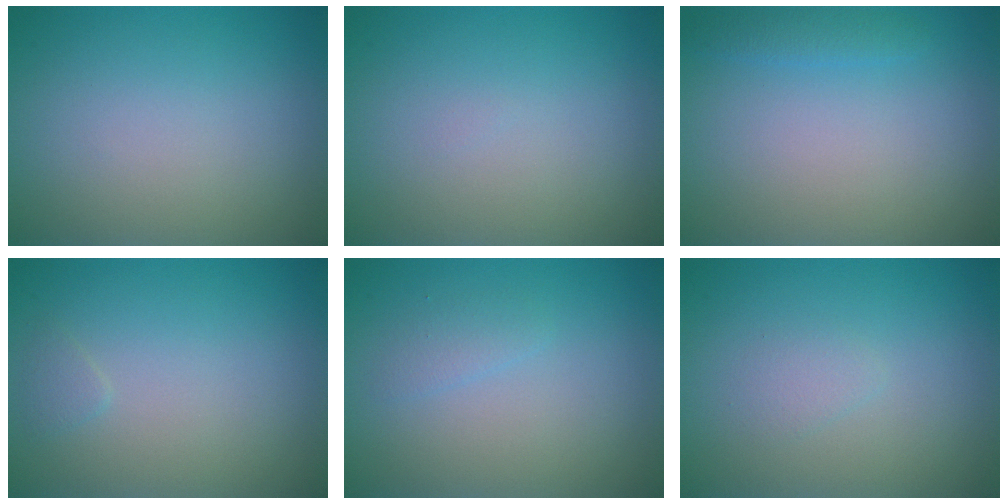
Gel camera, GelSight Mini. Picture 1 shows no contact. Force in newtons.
{"total": 0.0}
{"total": 1.2, "press": 1.2, "slide": 0.1}
{"total": 0.6, "press": 0.6, "slide": 0.0}
{"total": 1.0, "press": 1.0, "slide": 0.0}
{"total": 0.9, "press": 0.9, "slide": 0.1}